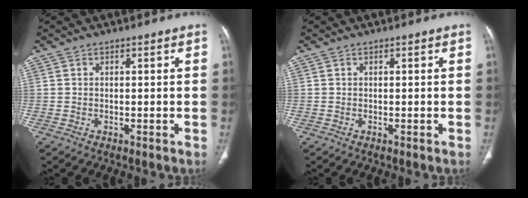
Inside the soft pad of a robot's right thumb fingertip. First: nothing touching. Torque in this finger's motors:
{"motor_torque": [-0.01, 0.00, 0.11, -0.10, 0.01]}